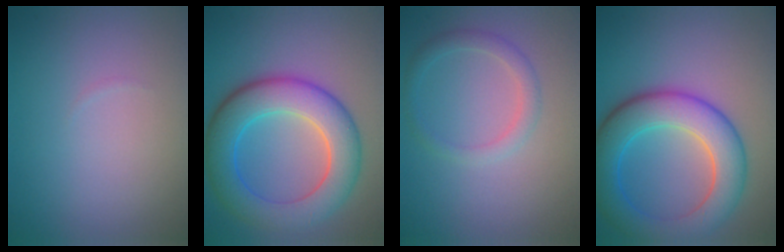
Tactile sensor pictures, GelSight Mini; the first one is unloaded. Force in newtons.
{"total": 8.1, "press": 8.1, "slide": 0.2}
{"total": 1.9, "press": 1.9, "slide": 0.1}
{"total": 7.7, "press": 7.7, "slide": 0.2}